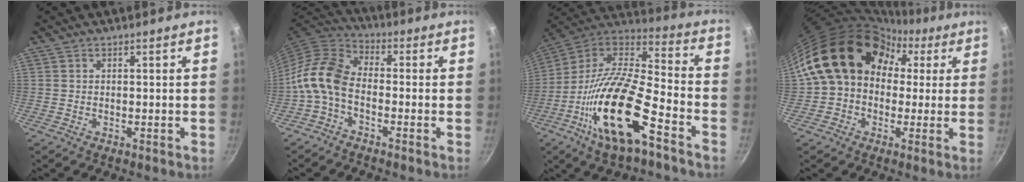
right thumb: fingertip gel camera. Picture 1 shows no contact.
{"total": 9.5, "force": [-2.9, 5.9, 6.9], "torque": [-0.134, 0.041, -0.075]}
{"total": 23.6, "force": [-10.4, 8.3, 19.4], "torque": [-0.350, 0.044, -0.207]}
{"total": 18.1, "force": [2.7, 14.9, 10.0], "torque": [-0.134, 0.055, 0.031]}